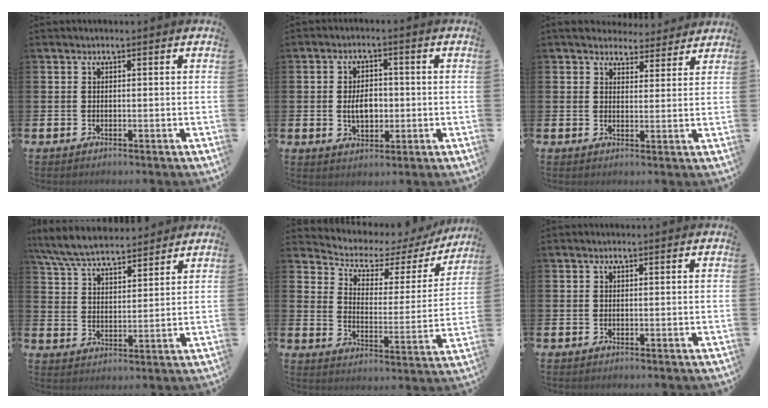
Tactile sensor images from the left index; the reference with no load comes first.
{"total": 4.3, "force": [-0.3, 2.8, 3.2], "torque": [-0.048, 0.003, -0.012]}
{"total": 4.8, "force": [4.4, 1.8, 0.4], "torque": [-0.016, -0.025, 0.079]}
{"total": 7.4, "force": [7.1, 1.4, 1.8], "torque": [-0.066, -0.029, 0.131]}
{"total": 4.7, "force": [3.9, 2.2, 1.6], "torque": [-0.063, -0.031, 0.058]}
{"total": 0.0}